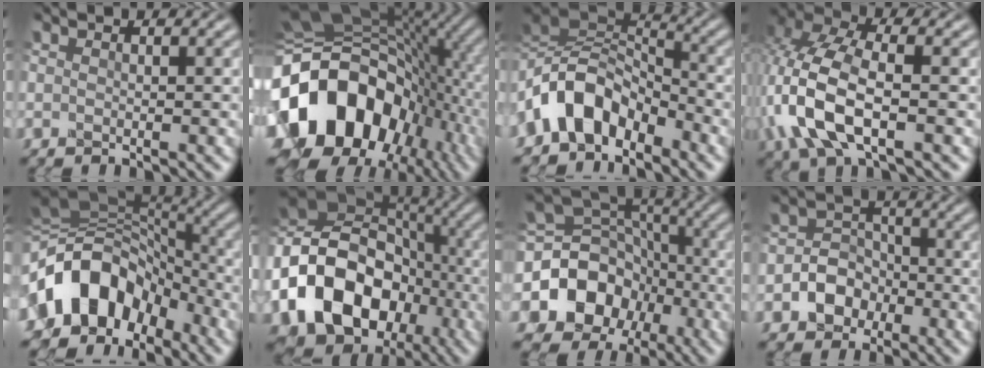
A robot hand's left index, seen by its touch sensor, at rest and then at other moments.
{"total": 17.8, "force": [-4.3, 13.7, 10.6], "torque": [-0.220, -0.006, -0.080]}
{"total": 7.1, "force": [-2.9, 4.7, 4.5], "torque": [-0.085, 0.017, -0.066]}
{"total": 8.1, "force": [-1.8, 4.1, 6.8], "torque": [-0.175, 0.006, -0.047]}
{"total": 11.2, "force": [-3.7, 8.3, 6.7], "torque": [-0.124, 0.021, -0.081]}
{"total": 16.5, "force": [-4.4, 12.9, 9.3], "torque": [-0.203, 0.011, -0.088]}
{"total": 10.7, "force": [-2.7, 9.4, 4.5], "torque": [-0.091, -0.003, -0.064]}
{"total": 3.0, "force": [-1.3, 2.6, 0.8], "torque": [-0.011, 0.008, -0.029]}